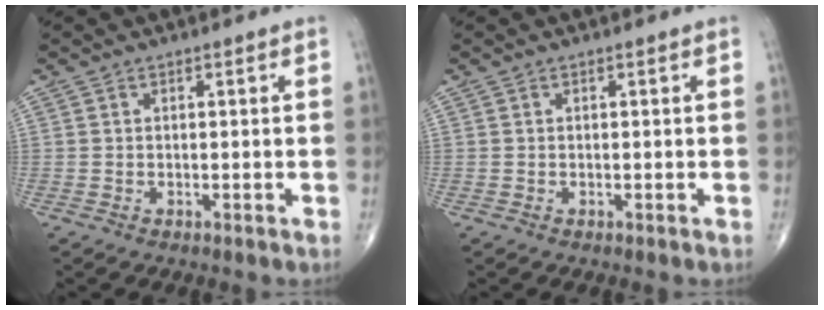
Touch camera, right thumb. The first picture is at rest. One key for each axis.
{"total": 0.0}